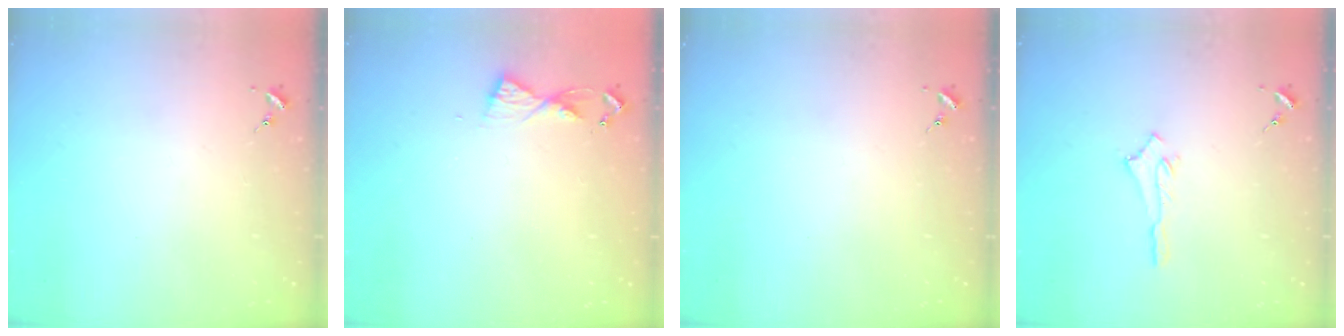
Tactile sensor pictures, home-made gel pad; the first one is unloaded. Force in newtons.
{"total": 5.5, "press": 5.4, "slide": 0.6}
{"total": 0.0}
{"total": 2.5, "press": 2.5, "slide": 0.2}